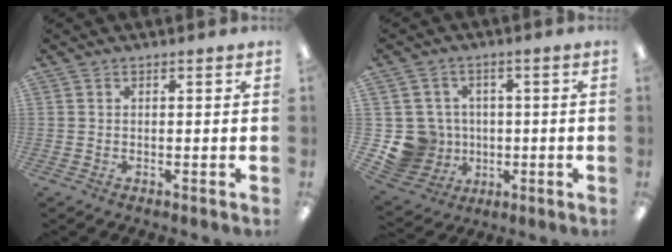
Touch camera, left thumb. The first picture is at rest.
{"total": 9.6, "force": [-1.3, 9.3, 1.8], "torque": [-0.077, 0.014, -0.011]}